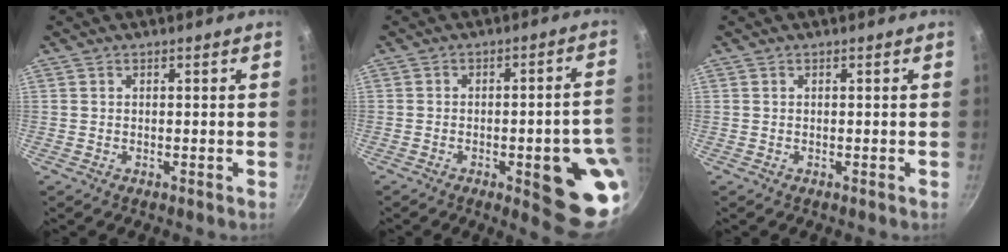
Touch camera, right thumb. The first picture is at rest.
{"total": 15.6, "force": [-4.4, 4.7, 14.2], "torque": [-0.124, 0.018, -0.053]}
{"total": 0.0}